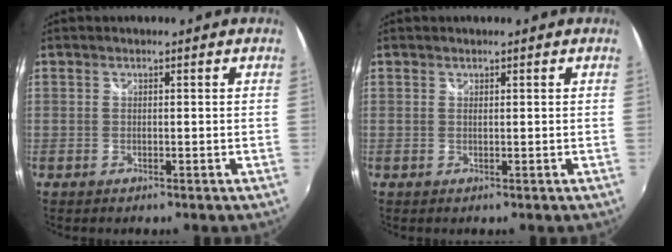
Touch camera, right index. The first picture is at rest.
{"total": 0.0}